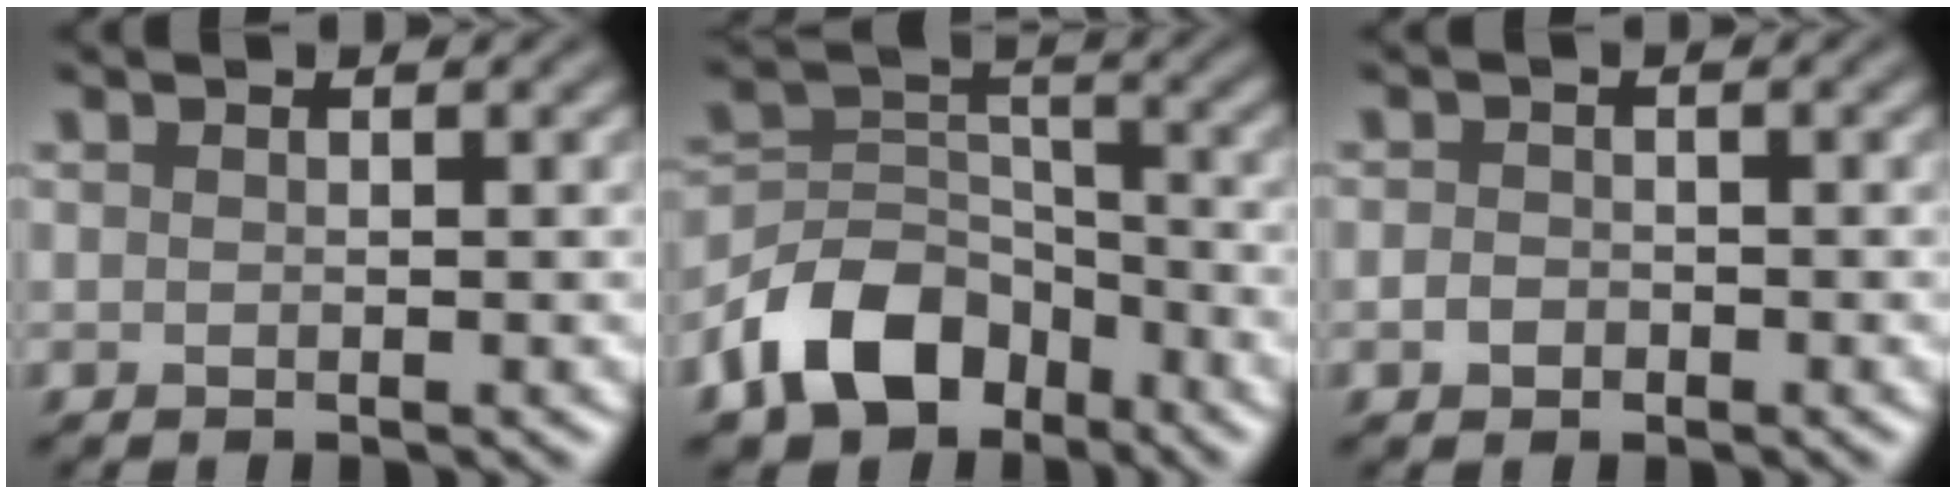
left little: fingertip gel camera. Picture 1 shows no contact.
{"total": 7.9, "force": [-5.0, 5.0, 3.6], "torque": [-0.057, -0.003, -0.107]}
{"total": 1.1, "force": [-0.5, 0.9, 0.5], "torque": [-0.007, -0.001, -0.013]}